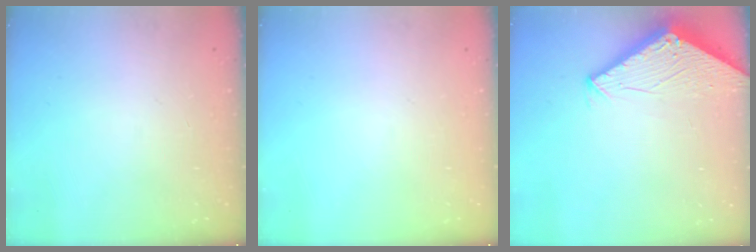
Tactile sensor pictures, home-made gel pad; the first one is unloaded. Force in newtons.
{"total": 0.0}
{"total": 2.9, "press": 2.9, "slide": 0.2}